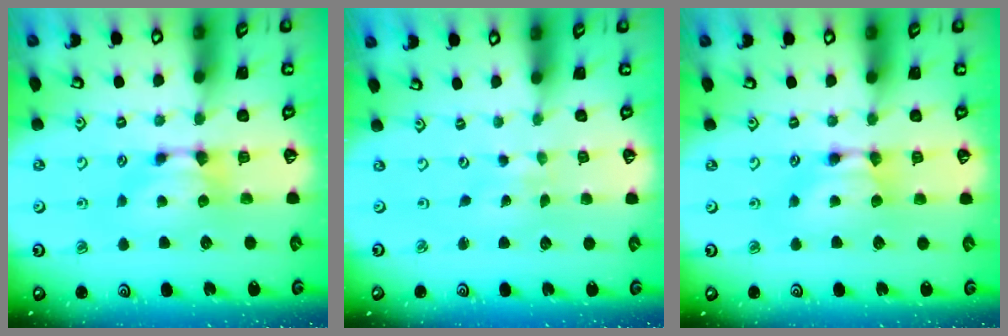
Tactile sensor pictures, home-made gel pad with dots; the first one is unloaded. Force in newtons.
{"total": 5.2, "press": 5.2, "slide": 0.2}
{"total": 1.7, "press": 1.7, "slide": 0.1}